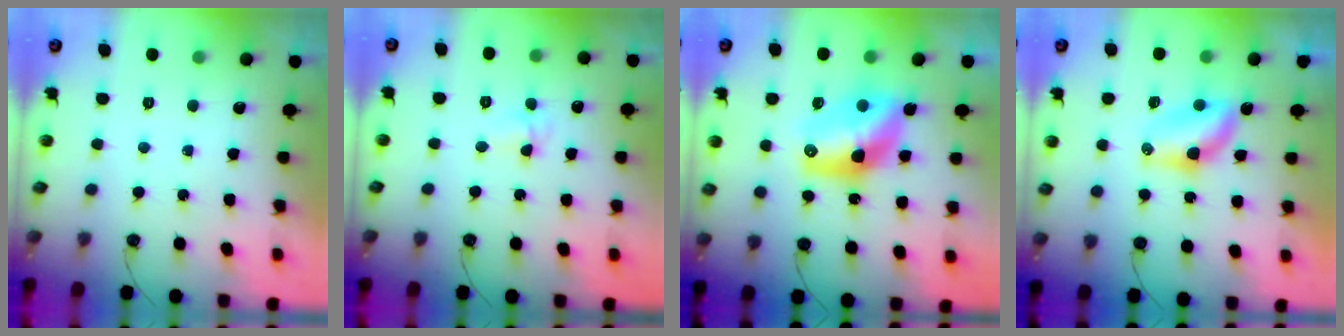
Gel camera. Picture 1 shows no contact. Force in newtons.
{"total": 4.6, "press": 3.4, "slide": 3.1}
{"total": 11.5, "press": 11.5, "slide": 0.8}
{"total": 8.2, "press": 7.3, "slide": 3.8}